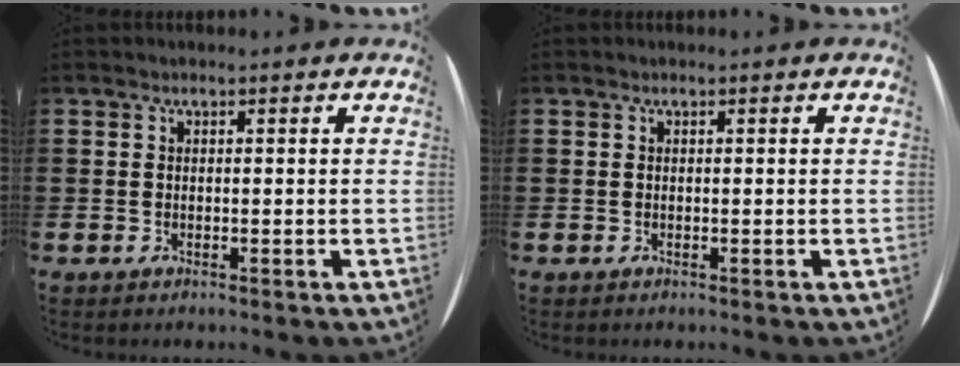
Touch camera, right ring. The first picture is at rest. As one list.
[{"total": 0.0}]